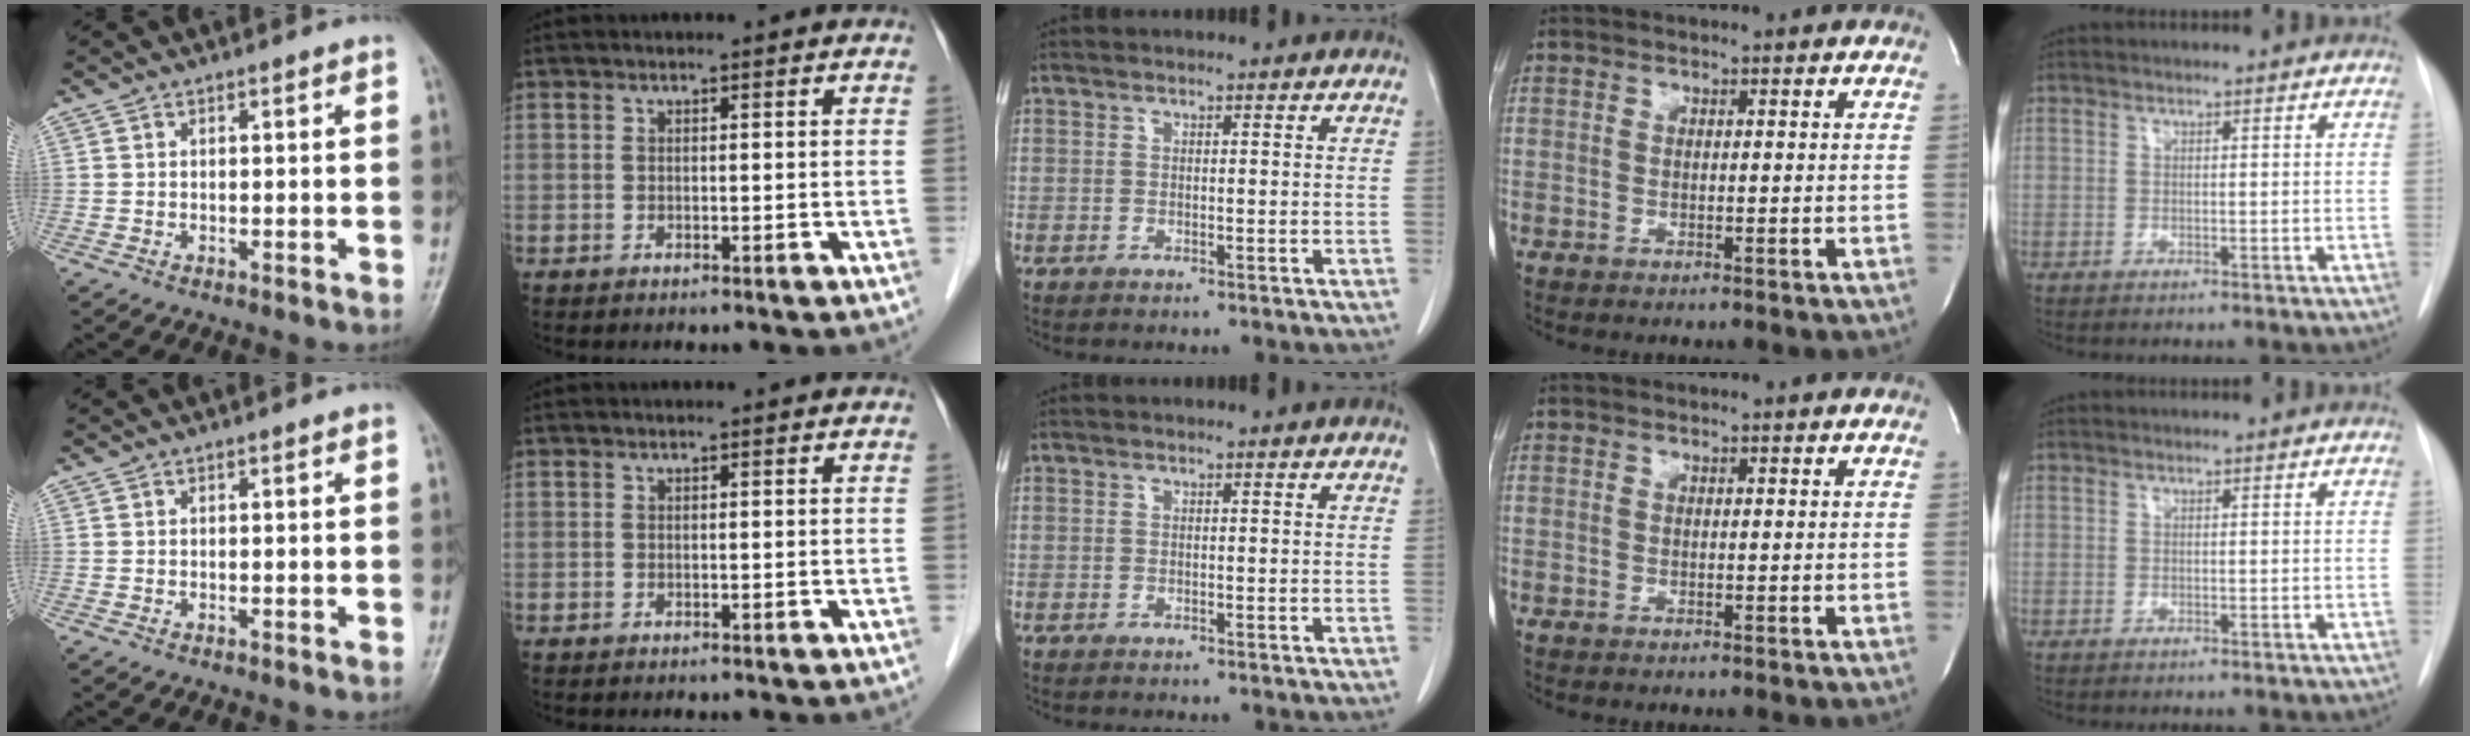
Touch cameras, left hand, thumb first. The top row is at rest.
{}